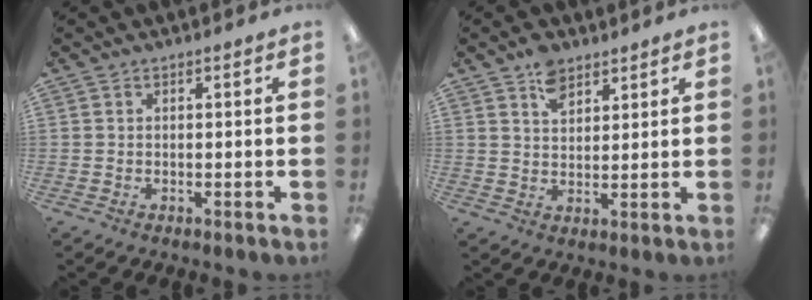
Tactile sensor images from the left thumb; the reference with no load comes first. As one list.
[{"total": 6.0, "force": [4.3, 3.3, 2.5], "torque": [-0.046, -0.012, 0.078]}]